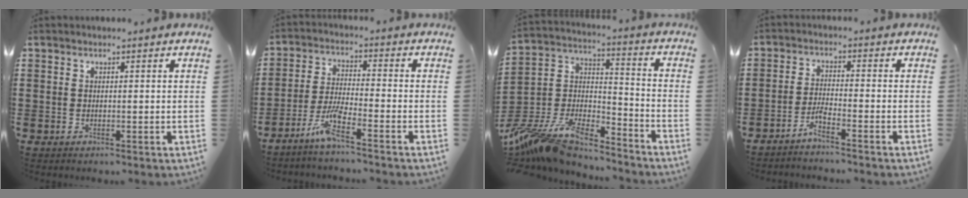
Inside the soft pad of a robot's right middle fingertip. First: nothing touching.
{"total": 5.8, "force": [-4.3, 0.3, 3.9], "torque": [-0.084, -0.008, -0.084]}
{"total": 11.4, "force": [-10.2, 2.4, 4.4], "torque": [-0.110, 0.003, -0.208]}
{"total": 2.9, "force": [-2.5, -0.1, 1.4], "torque": [-0.034, 0.004, -0.053]}